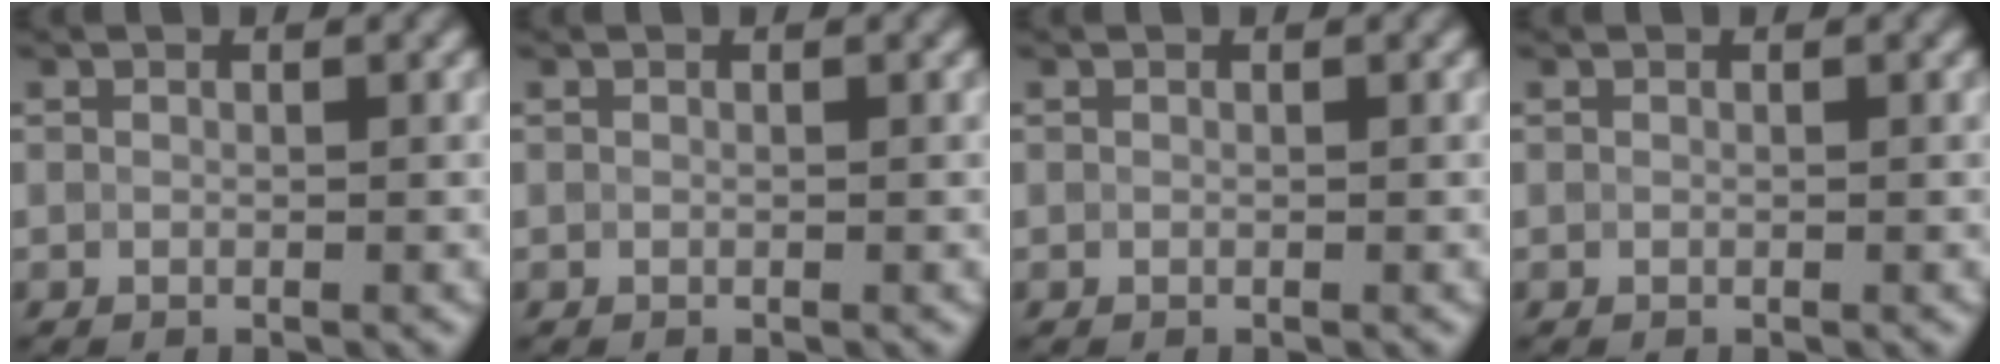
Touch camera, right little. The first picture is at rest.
{"total": 0.0}
{"total": 0.0}
{"total": 0.0}